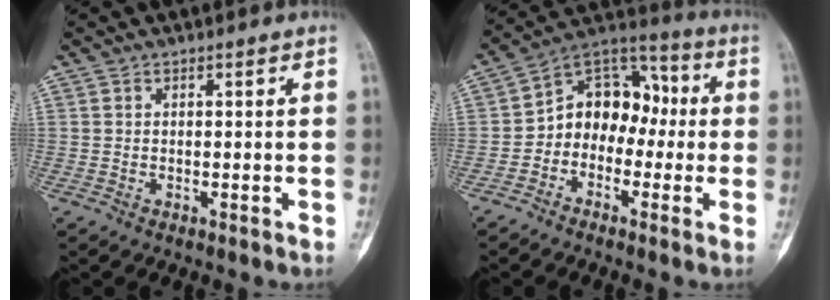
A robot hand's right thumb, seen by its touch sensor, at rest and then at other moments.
{"total": 11.7, "force": [-1.5, 9.1, 7.2], "torque": [-0.068, 0.055, -0.045]}